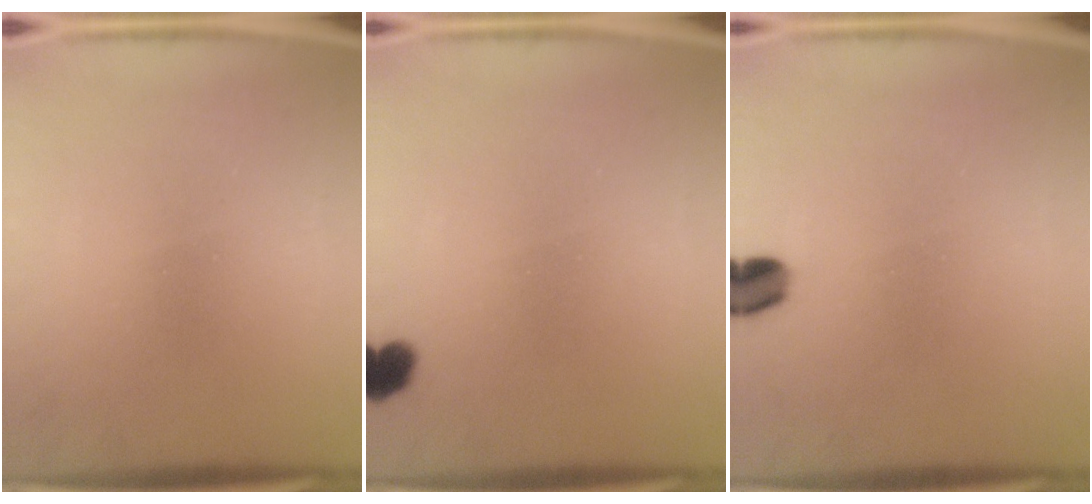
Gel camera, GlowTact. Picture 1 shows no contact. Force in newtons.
{"total": 2.7}
{"total": 4.0}